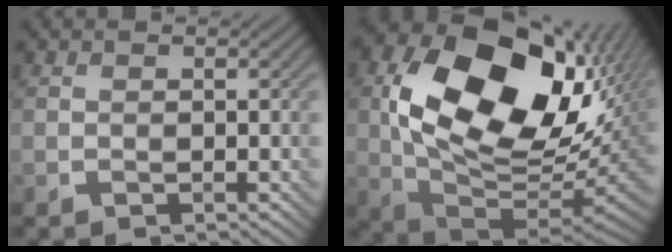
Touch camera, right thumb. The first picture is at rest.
{"total": 19.6, "force": [5.2, 12.4, 14.3], "torque": [-0.272, -0.008, 0.100]}